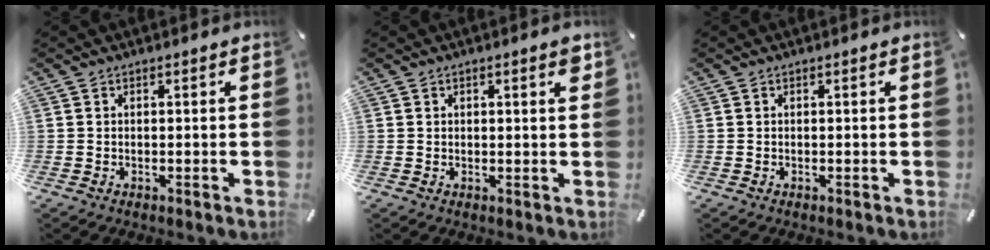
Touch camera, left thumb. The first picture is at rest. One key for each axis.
{"total": 1.5, "fx": 0.7, "fy": 0.5, "fz": 1.2, "tx": -0.016, "ty": -0.002, "tz": 0.010}
{"total": 0.0}